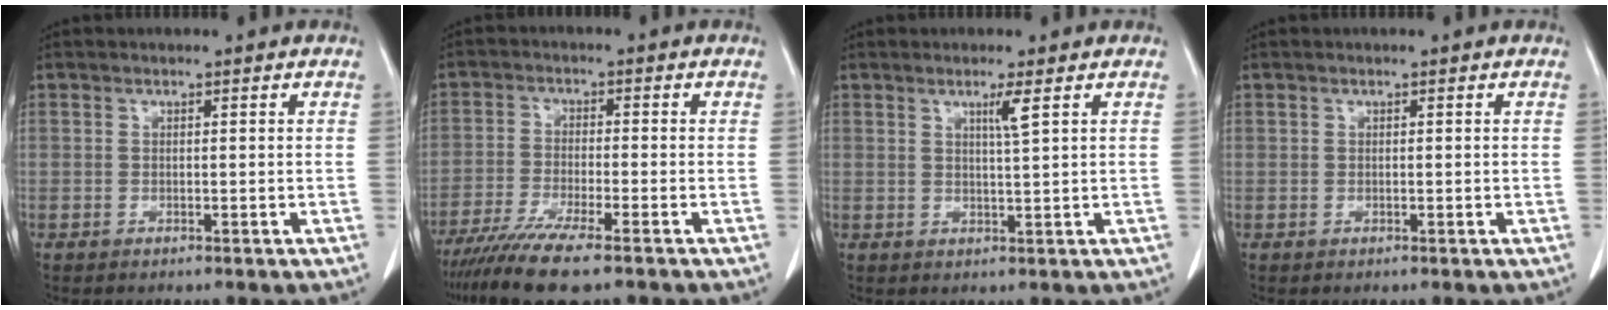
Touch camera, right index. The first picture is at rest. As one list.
[{"total": 9.3, "force": [-7.1, 0.4, 6.0], "torque": [-0.103, -0.024, -0.120]}, {"total": 2.4, "force": [1.2, -0.5, 2.0], "torque": [-0.038, -0.006, 0.023]}, {"total": 0.0}]